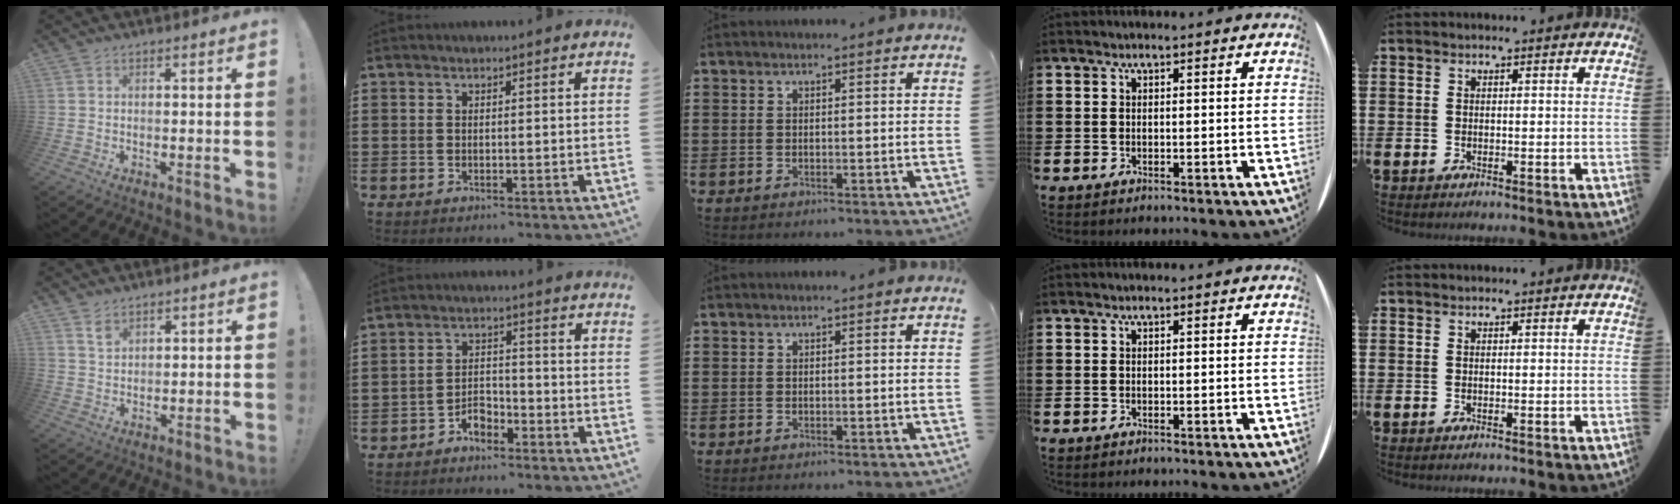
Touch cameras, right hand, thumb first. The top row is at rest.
{"thumb": {"total": 3.1, "force": [2.3, 1.6, 1.3], "torque": [-0.006, -0.019, 0.039]}, "index": {"total": 3.5, "force": [-2.9, 1.4, 1.1], "torque": [-0.025, 0.007, -0.059]}}